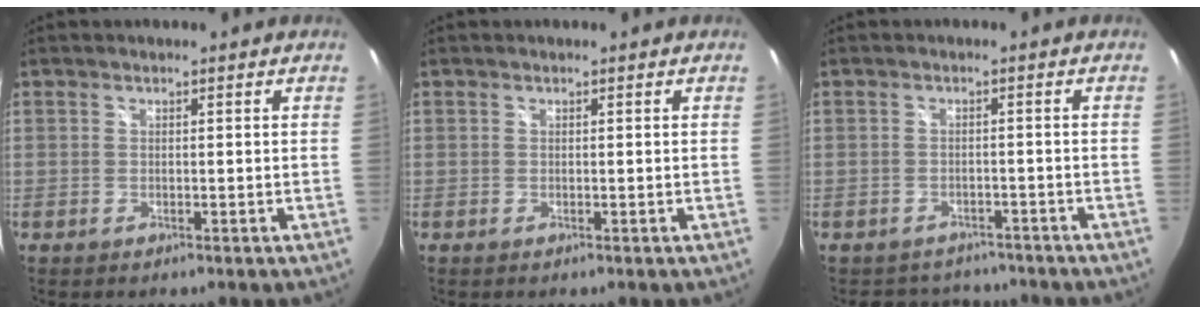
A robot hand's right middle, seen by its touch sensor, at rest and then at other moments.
{"total": 0.0}
{"total": 6.9, "force": [-5.9, 3.3, 1.1], "torque": [-0.027, 0.006, -0.079]}